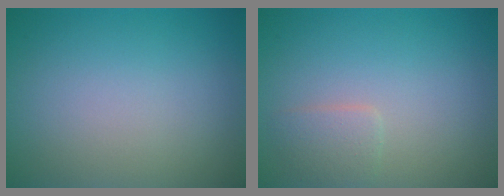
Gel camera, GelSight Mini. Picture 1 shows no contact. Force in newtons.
{"total": 1.6, "press": 1.5, "slide": 0.2}